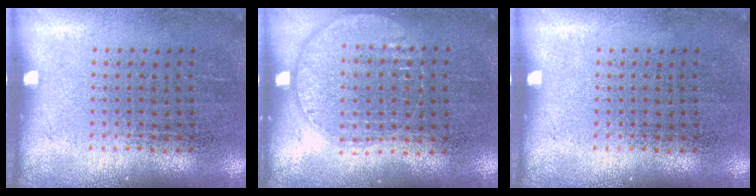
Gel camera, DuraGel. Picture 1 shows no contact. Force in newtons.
{"total": 1.0, "press": 0.9, "slide": 0.4}
{"total": 0.0}